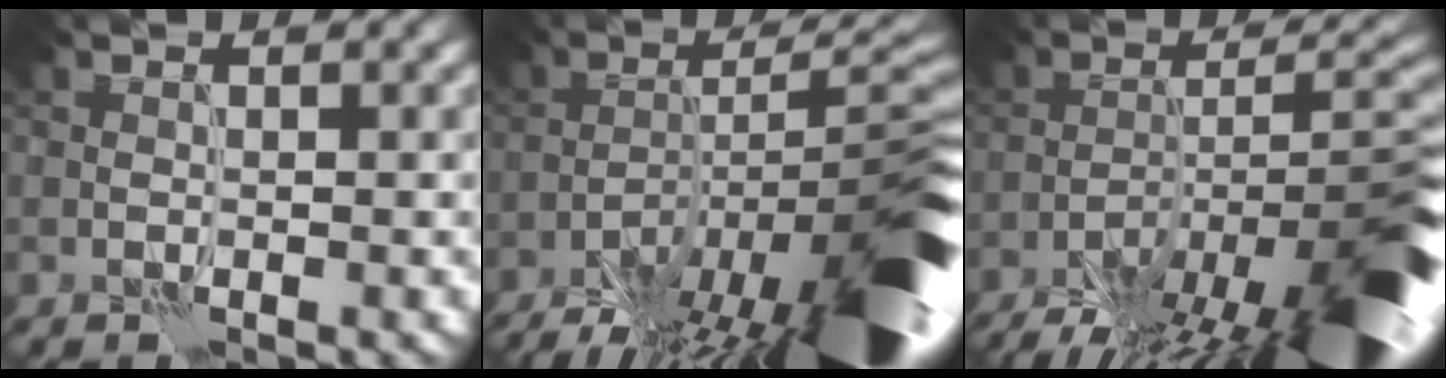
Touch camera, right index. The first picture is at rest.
{"total": 15.7, "force": [-10.3, 4.0, 11.1], "torque": [-0.171, -0.006, -0.165]}
{"total": 13.9, "force": [-9.4, 3.7, 9.5], "torque": [-0.161, 0.004, -0.149]}